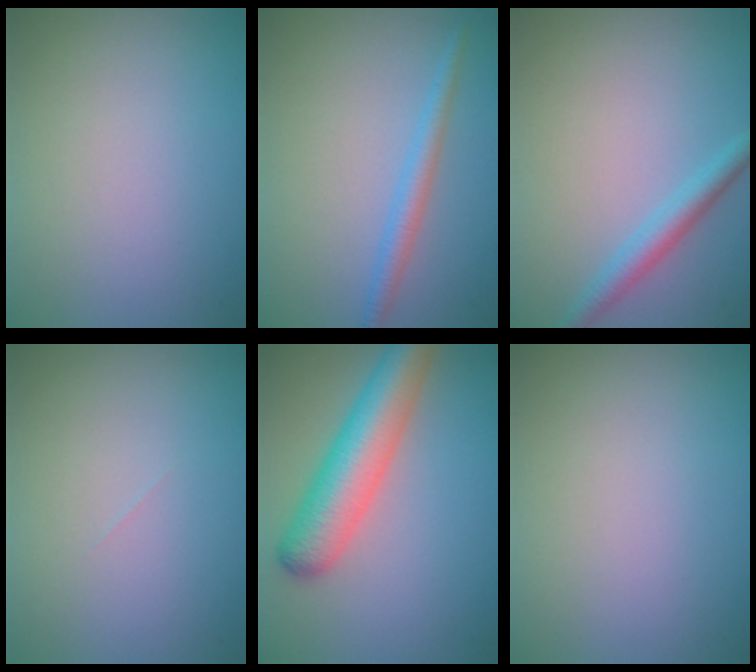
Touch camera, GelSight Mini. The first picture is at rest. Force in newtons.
{"total": 2.0, "press": 2.0, "slide": 0.1}
{"total": 2.3, "press": 2.3, "slide": 0.1}
{"total": 0.0}
{"total": 6.7, "press": 6.7, "slide": 0.2}
{"total": 0.0}